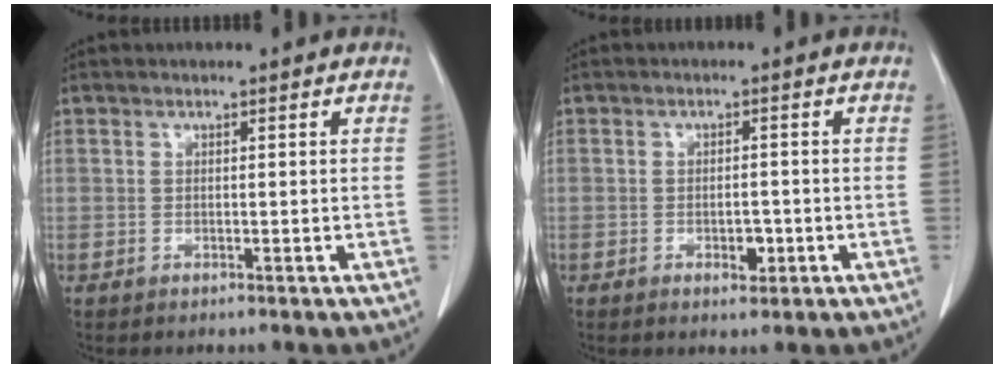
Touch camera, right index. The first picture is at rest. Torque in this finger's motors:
{"motor_torque": [-0.04, -0.02, -0.04, 0.00]}